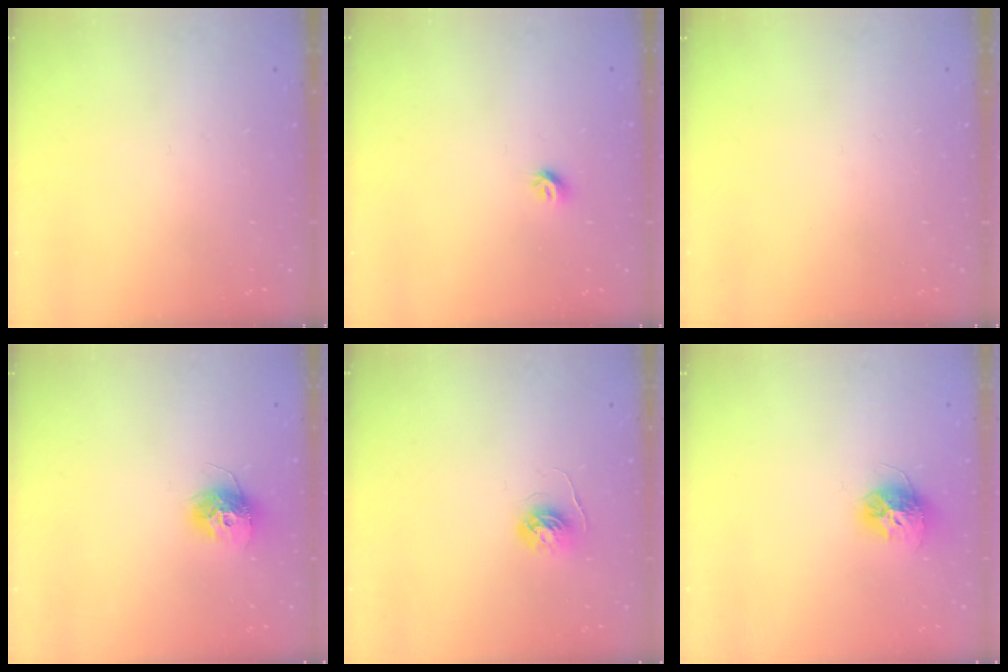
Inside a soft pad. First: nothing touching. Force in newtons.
{"total": 5.7, "press": 5.6, "slide": 0.8}
{"total": 0.0}
{"total": 11.5, "press": 11.4, "slide": 0.8}
{"total": 4.3, "press": 4.3, "slide": 0.5}
{"total": 11.2, "press": 11.2, "slide": 0.8}